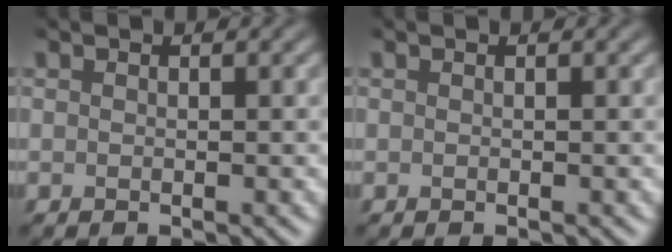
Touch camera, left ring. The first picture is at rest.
{"total": 0.0}